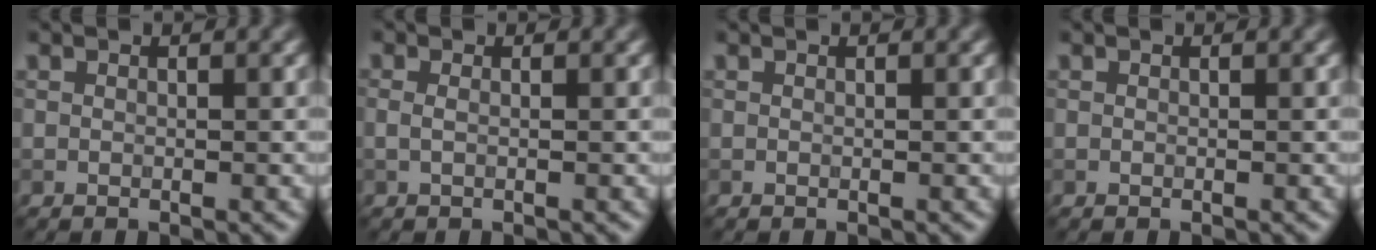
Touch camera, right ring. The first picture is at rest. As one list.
[{"total": 0.8, "force": [0.1, 0.3, 0.7], "torque": [-0.016, -0.003, -0.001]}, {"total": 0.0}, {"total": 0.0}]